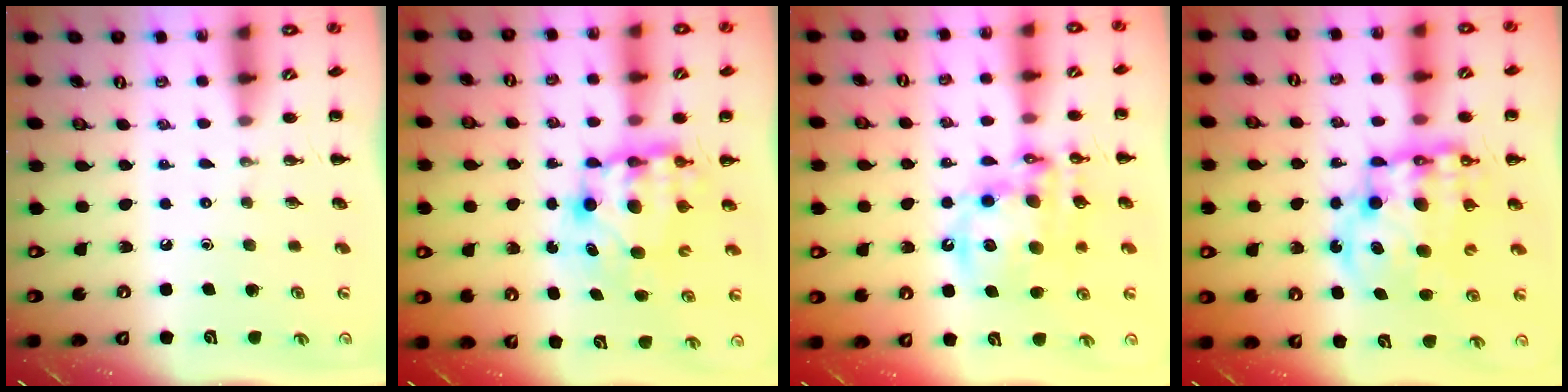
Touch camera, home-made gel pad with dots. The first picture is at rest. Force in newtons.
{"total": 7.7, "press": 7.5, "slide": 1.9}
{"total": 15.8, "press": 15.3, "slide": 3.8}
{"total": 15.6, "press": 15.1, "slide": 3.6}